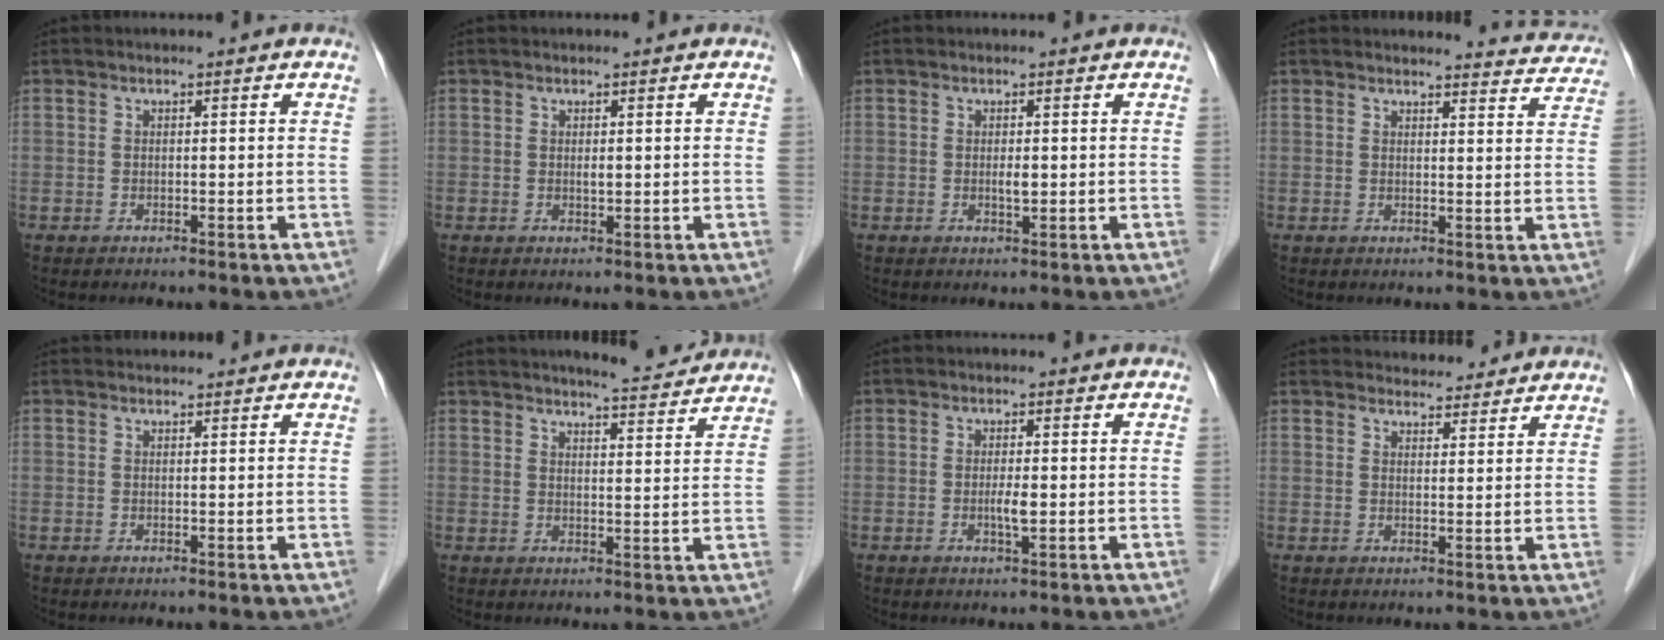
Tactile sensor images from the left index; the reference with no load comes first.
{"total": 0.6, "force": [0.2, 0.2, 0.6], "torque": [-0.011, -0.002, 0.003]}
{"total": 1.1, "force": [0.1, 0.3, 1.0], "torque": [-0.019, -0.002, 0.001]}
{"total": 7.0, "force": [6.9, 0.9, 0.0], "torque": [0.012, -0.023, 0.057]}
{"total": 2.9, "force": [2.9, 0.5, 0.3], "torque": [-0.006, 0.028, 0.038]}
{"total": 8.1, "force": [7.7, 0.5, 2.4], "torque": [-0.042, -0.003, 0.097]}
{"total": 1.9, "force": [-0.2, 0.2, 1.9], "torque": [-0.037, -0.003, -0.004]}
{"total": 8.1, "force": [7.8, 1.9, 1.2], "torque": [-0.006, 0.015, 0.093]}